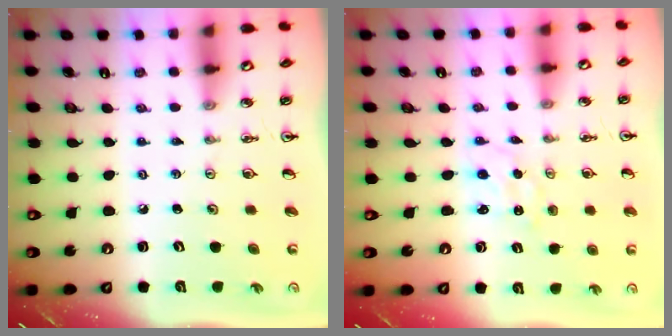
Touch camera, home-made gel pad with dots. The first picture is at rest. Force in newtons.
{"total": 0.0}